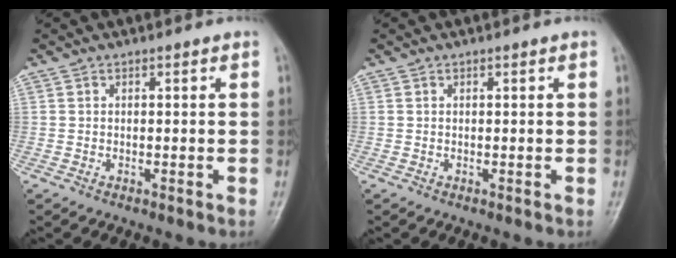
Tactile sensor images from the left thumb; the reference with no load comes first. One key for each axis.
{"total": 0.0}